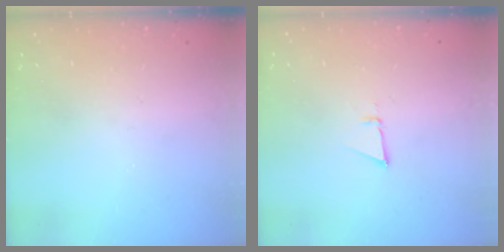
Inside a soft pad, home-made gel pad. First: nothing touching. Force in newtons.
{"total": 2.6, "press": 2.5, "slide": 0.8}